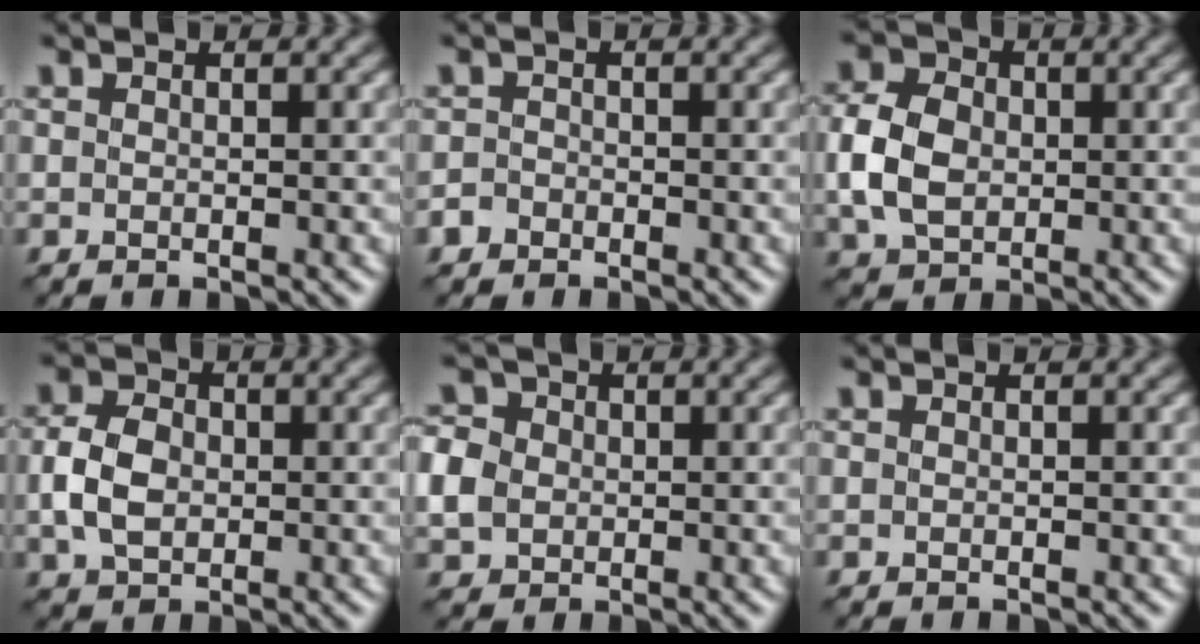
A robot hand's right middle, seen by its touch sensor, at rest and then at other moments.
{"total": 1.1, "force": [-0.8, 0.7, 0.1], "torque": [0.001, 0.003, -0.017]}
{"total": 5.9, "force": [-0.1, 4.6, 3.8], "torque": [-0.092, 0.007, -0.008]}
{"total": 4.6, "force": [-0.2, 3.4, 3.0], "torque": [-0.069, 0.005, -0.007]}
{"total": 4.4, "force": [0.1, 3.9, 2.1], "torque": [-0.059, 0.016, -0.004]}
{"total": 0.0}